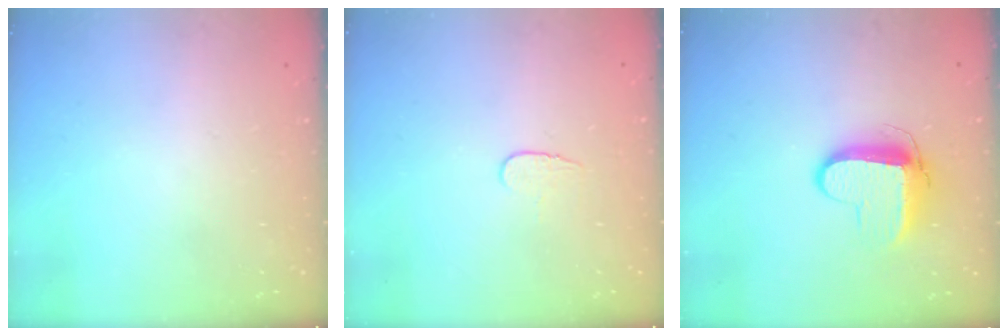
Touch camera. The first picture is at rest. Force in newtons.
{"total": 4.3, "press": 4.2, "slide": 0.4}
{"total": 9.5, "press": 9.5, "slide": 0.8}